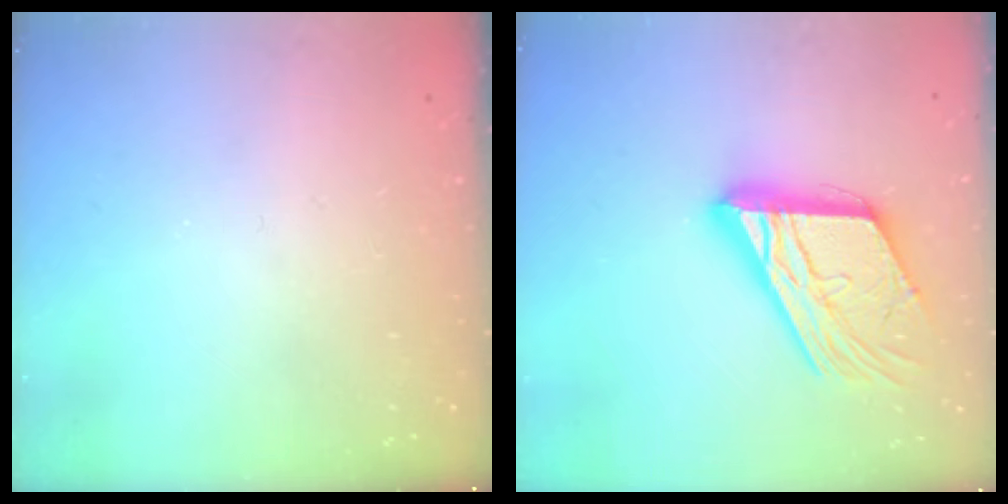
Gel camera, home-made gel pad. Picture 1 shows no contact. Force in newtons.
{"total": 21.7, "press": 21.6, "slide": 2.3}